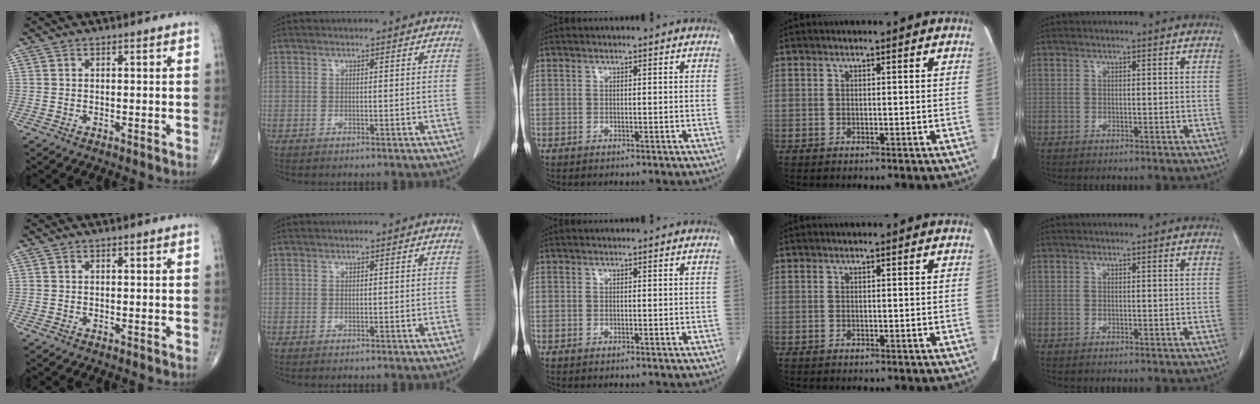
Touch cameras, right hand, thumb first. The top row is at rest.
{}